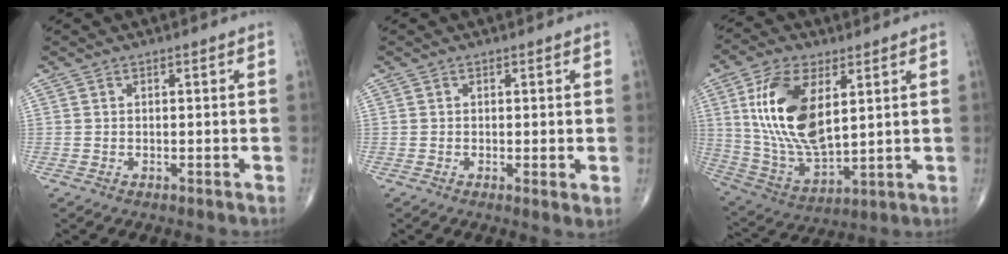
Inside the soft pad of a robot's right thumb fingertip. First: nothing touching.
{"total": 1.7, "force": [0.0, 0.3, 1.6], "torque": [-0.030, -0.008, -0.005]}
{"total": 18.0, "force": [5.0, 8.9, 14.8], "torque": [-0.282, -0.021, 0.104]}